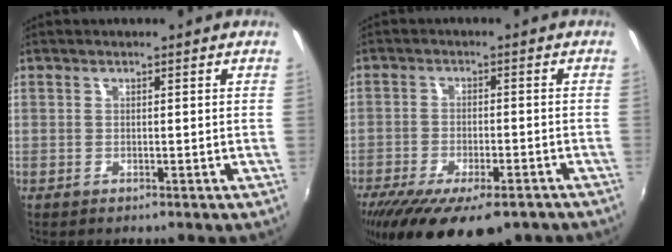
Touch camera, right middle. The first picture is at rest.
{"total": 17.8, "force": [-12.5, 6.4, 10.9], "torque": [-0.219, -0.054, -0.186]}